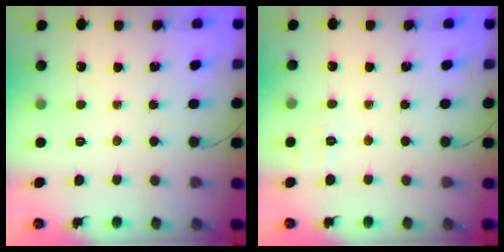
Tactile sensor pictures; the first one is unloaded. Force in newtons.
{"total": 1.8, "press": 0.2, "slide": 1.8}